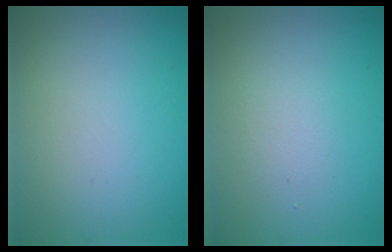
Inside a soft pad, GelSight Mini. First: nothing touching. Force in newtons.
{"total": 1.4, "press": 1.3, "slide": 0.1}